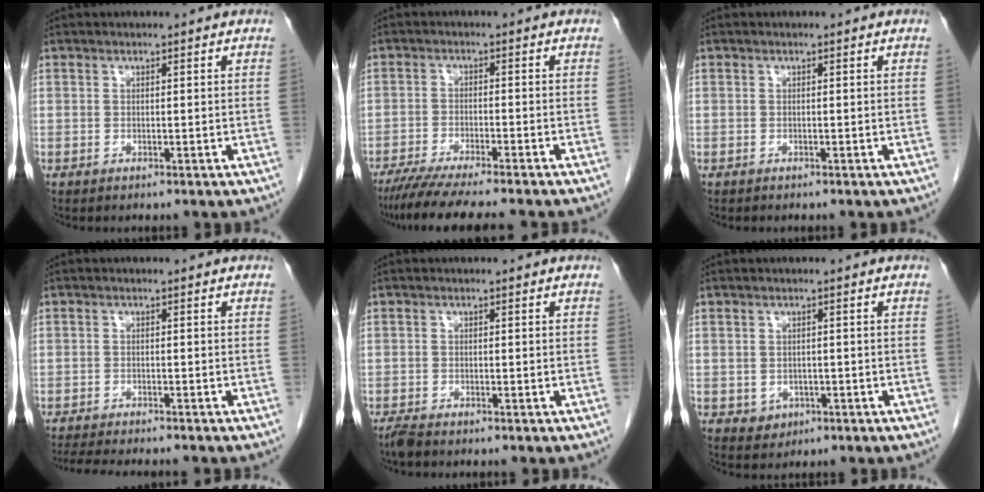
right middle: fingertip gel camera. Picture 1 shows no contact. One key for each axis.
{"total": 10.4, "fx": -8.9, "fy": -0.5, "fz": 5.3, "tx": -0.066, "ty": -0.029, "tz": -0.140}
{"total": 0.0}
{"total": 9.6, "fx": -8.5, "fy": 0.9, "fz": 4.3, "tx": -0.058, "ty": -0.015, "tz": -0.122}
{"total": 1.8, "fx": -1.6, "fy": 0.3, "fz": 0.8, "tx": -0.024, "ty": -0.006, "tz": -0.031}
{"total": 2.2, "fx": -0.8, "fy": 1.9, "fz": 0.7, "tx": -0.007, "ty": 0.004, "tz": -0.002}